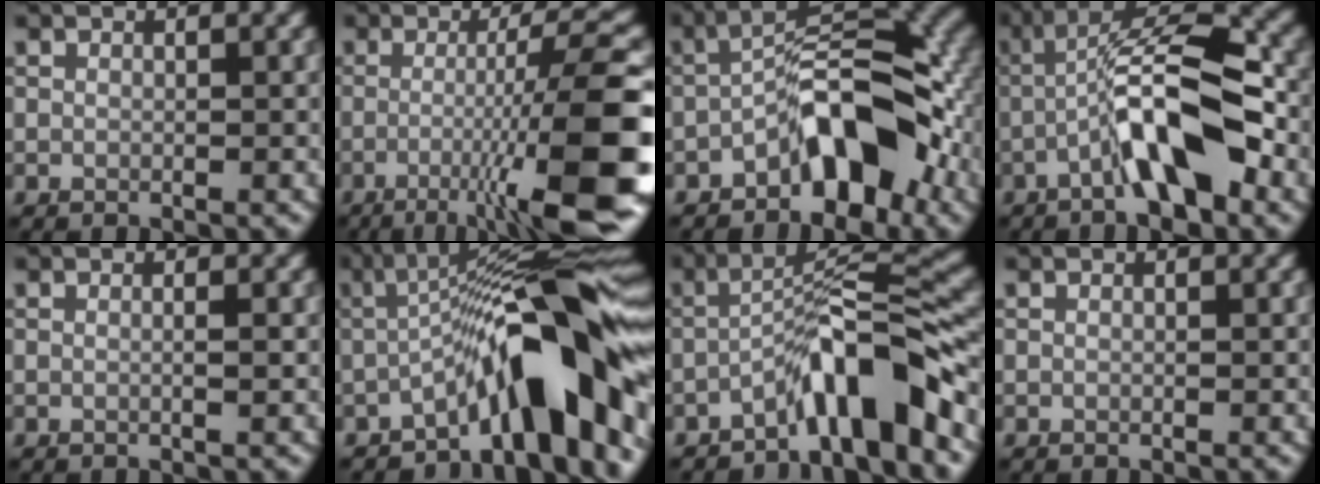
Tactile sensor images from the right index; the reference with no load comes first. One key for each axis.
{"total": 12.8, "fx": -4.3, "fy": 1.9, "fz": 11.9, "tx": -0.158, "ty": 0.012, "tz": -0.068}
{"total": 8.1, "fx": -3.6, "fy": 3.6, "fz": 6.3, "tx": -0.077, "ty": 0.025, "tz": -0.070}
{"total": 8.2, "fx": -3.1, "fy": 2.3, "fz": 7.3, "tx": -0.120, "ty": 0.024, "tz": -0.058}
{"total": 1.0, "fx": 0.0, "fy": 0.2, "fz": 0.9, "tx": -0.012, "ty": 0.000, "tz": -0.005}
{"total": 12.3, "fx": -3.9, "fy": 2.9, "fz": 11.3, "tx": -0.154, "ty": 0.020, "tz": -0.072}
{"total": 7.1, "fx": -4.2, "fy": 1.1, "fz": 5.6, "tx": -0.089, "ty": 0.023, "tz": -0.076}
{"total": 0.0}